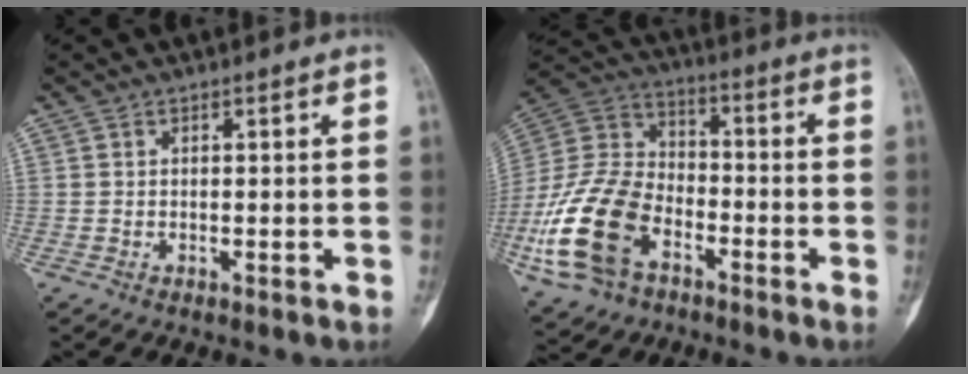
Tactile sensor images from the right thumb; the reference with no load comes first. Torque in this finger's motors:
{"motor_torque": [0.43, 0.60, 1.94, -0.83, 0.56]}